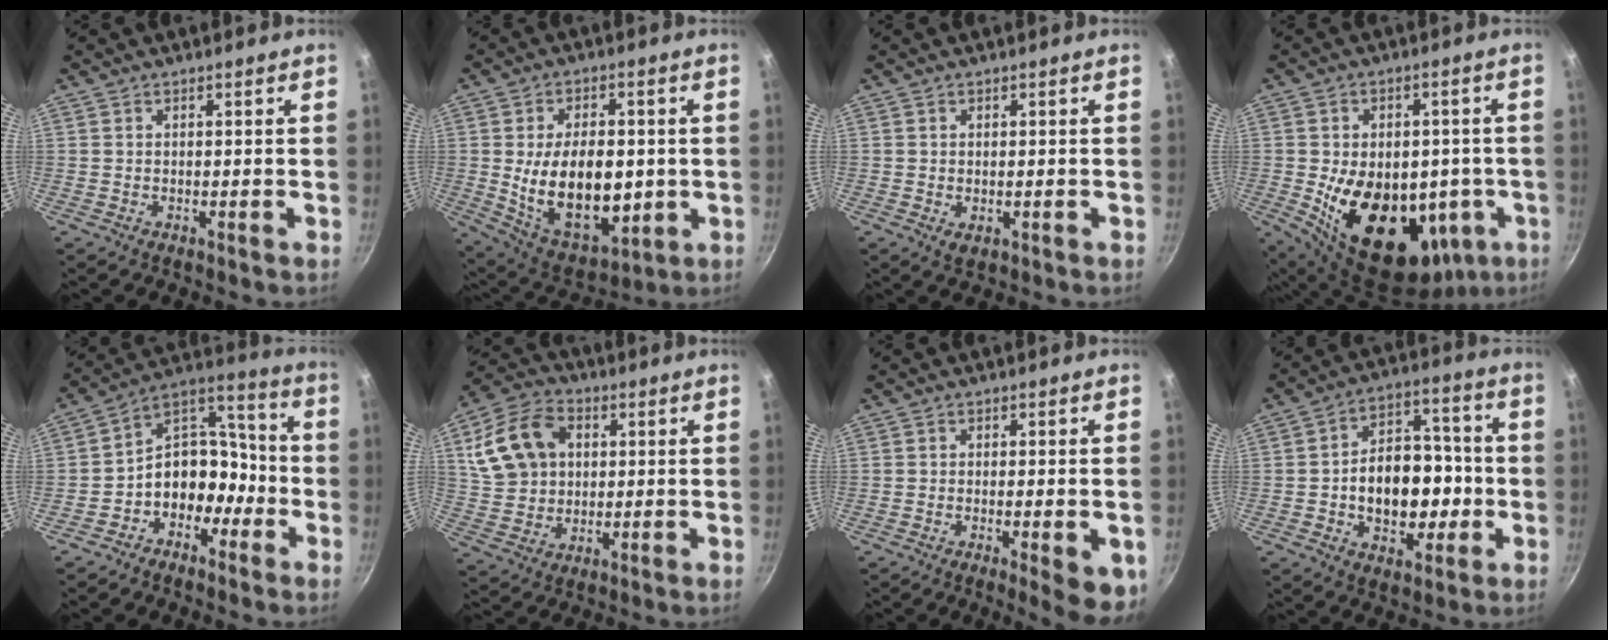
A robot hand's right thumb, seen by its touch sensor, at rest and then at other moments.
{"total": 18.7, "force": [-0.9, 11.4, 14.9], "torque": [-0.213, -0.017, 0.004]}
{"total": 1.8, "force": [-0.2, 1.2, 1.2], "torque": [-0.019, -0.004, 0.000]}
{"total": 23.7, "force": [-4.6, 15.8, 17.2], "torque": [-0.242, 0.004, -0.042]}
{"total": 12.5, "force": [-4.8, 9.5, 6.6], "torque": [-0.044, 0.082, -0.092]}
{"total": 15.2, "force": [3.8, 11.5, 9.1], "torque": [-0.156, 0.014, 0.069]}
{"total": 8.0, "force": [-2.5, 2.1, 7.3], "torque": [-0.081, 0.000, -0.028]}
{"total": 15.8, "force": [-2.5, 11.1, 11.0], "torque": [-0.120, 0.036, -0.038]}